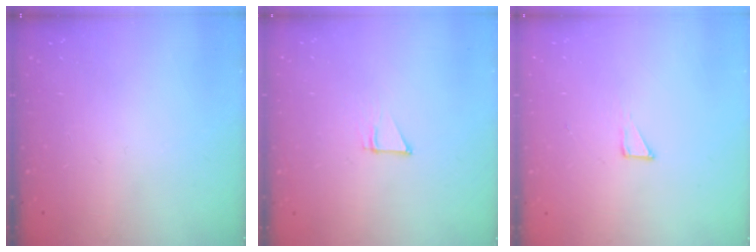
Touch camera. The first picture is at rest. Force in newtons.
{"total": 4.9, "press": 4.9, "slide": 0.3}
{"total": 3.3, "press": 3.3, "slide": 0.3}